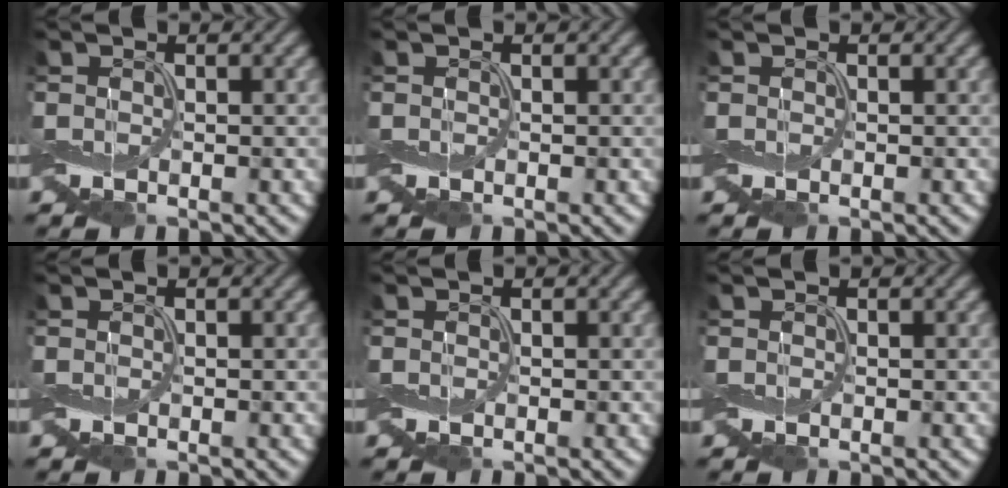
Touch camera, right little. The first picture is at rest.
{"total": 0.0}
{"total": 0.0}
{"total": 0.0}
{"total": 0.0}
{"total": 0.0}